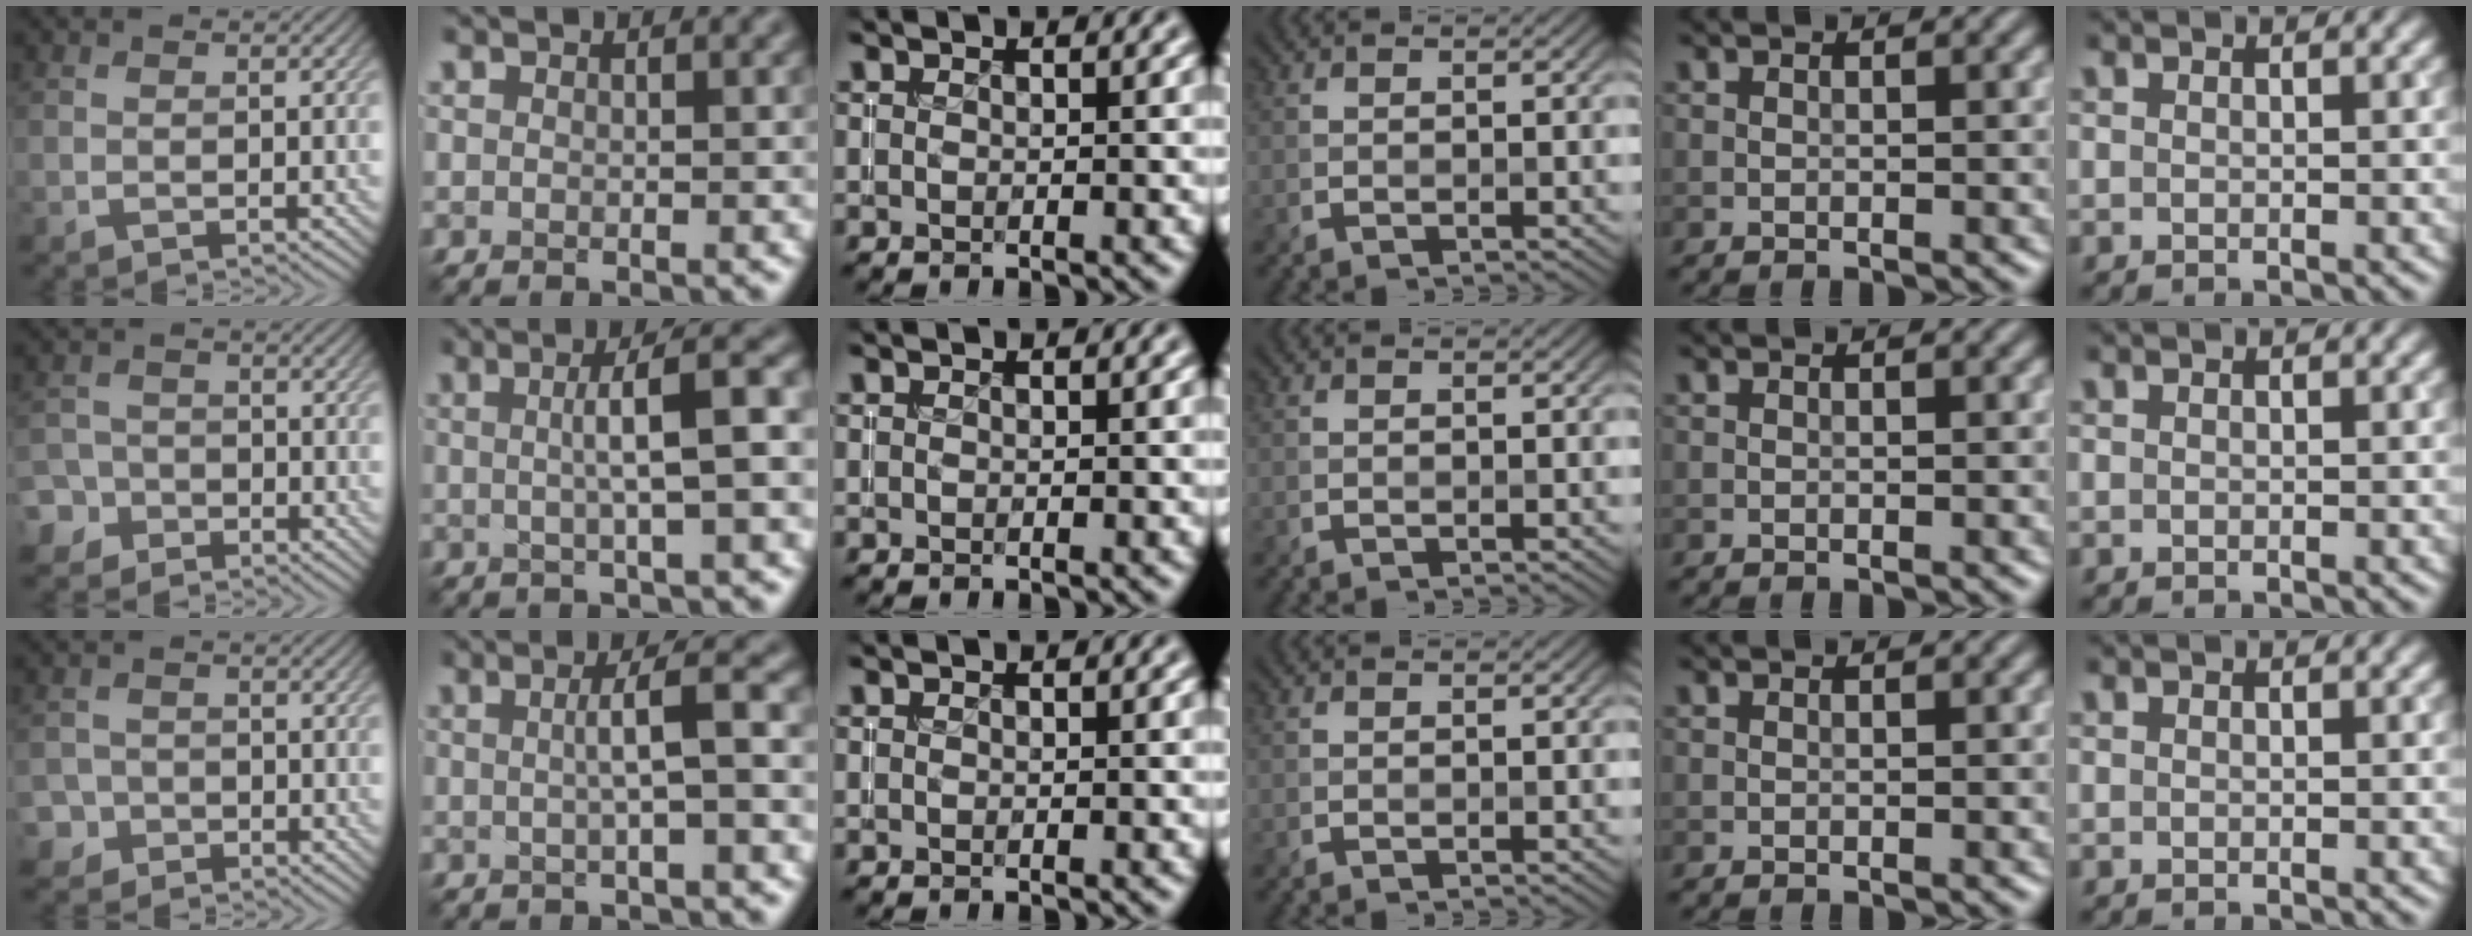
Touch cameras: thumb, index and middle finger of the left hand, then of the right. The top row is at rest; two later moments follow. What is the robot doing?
{"motion": "insert", "object": "coin"}